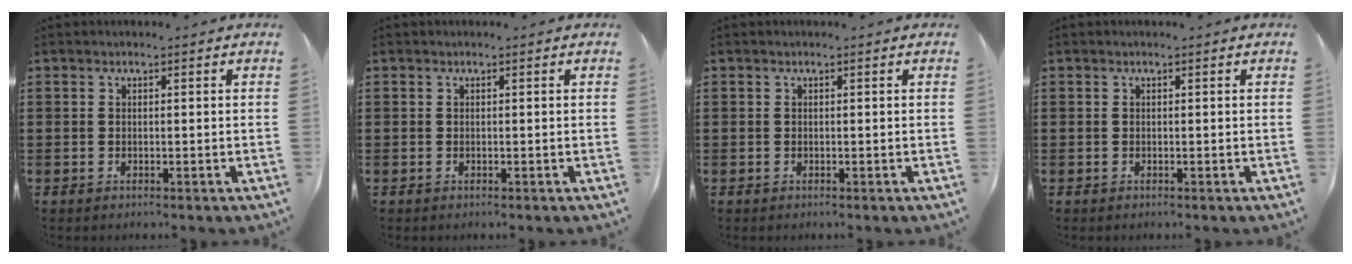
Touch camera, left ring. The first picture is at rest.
{"total": 0.0}
{"total": 0.0}
{"total": 0.0}